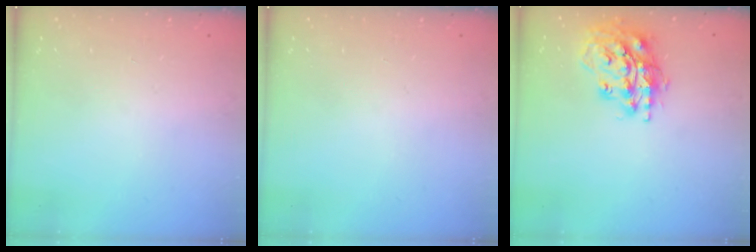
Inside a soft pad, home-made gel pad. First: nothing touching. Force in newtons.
{"total": 0.0}
{"total": 17.9, "press": 17.8, "slide": 2.5}